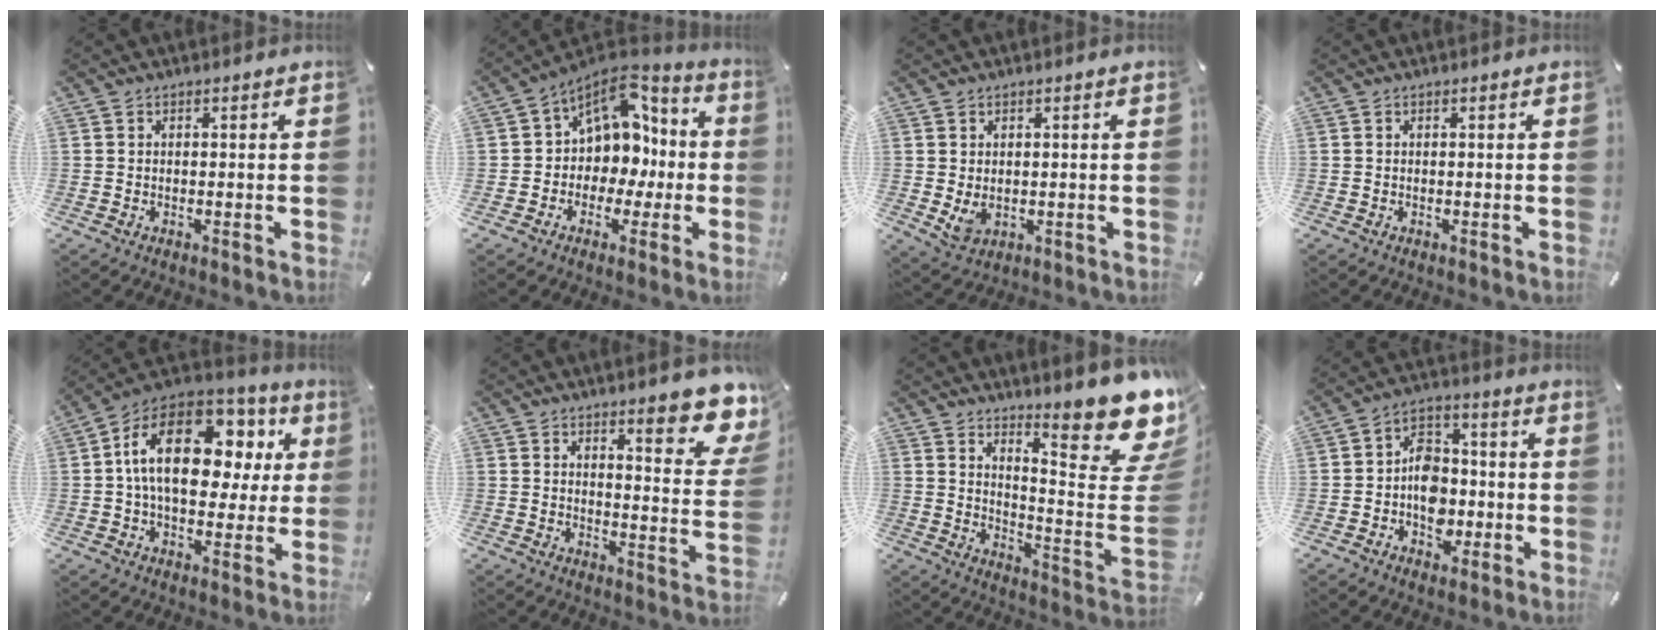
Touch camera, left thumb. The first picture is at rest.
{"total": 10.7, "force": [3.7, 9.3, 3.9], "torque": [-0.058, -0.031, 0.077]}
{"total": 4.0, "force": [0.9, 3.2, 2.2], "torque": [-0.037, -0.008, 0.015]}
{"total": 0.0}
{"total": 21.3, "force": [5.0, 13.3, 15.9], "torque": [-0.271, -0.008, 0.084]}
{"total": 12.3, "force": [8.9, 3.3, 7.9], "torque": [-0.094, -0.068, 0.146]}
{"total": 20.7, "force": [14.5, 5.6, 13.7], "torque": [-0.169, -0.123, 0.234]}
{"total": 10.0, "force": [-2.7, 8.1, 5.2], "torque": [-0.085, 0.030, -0.044]}